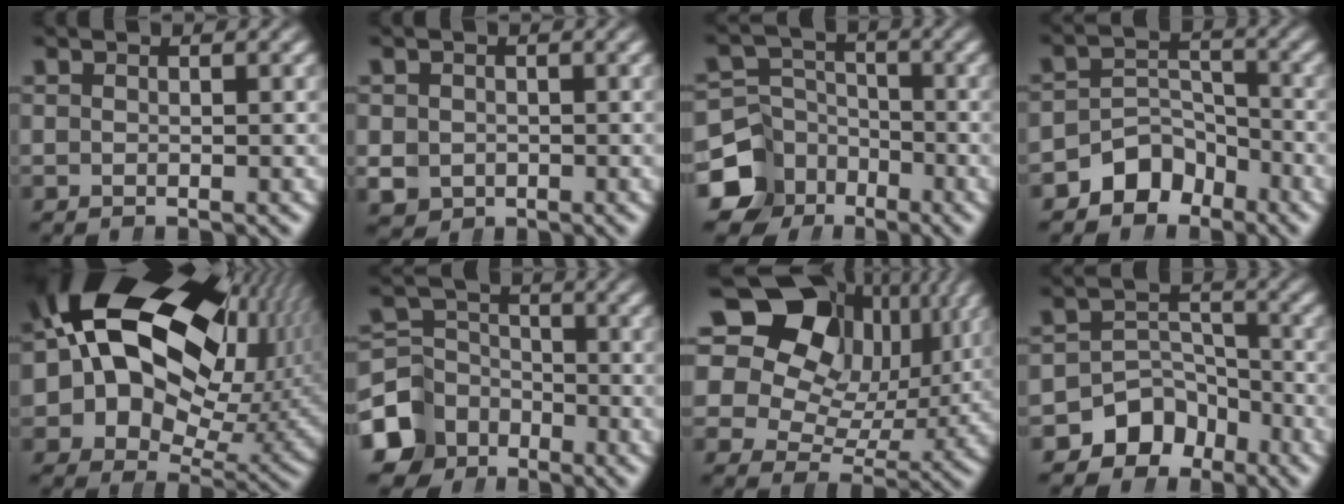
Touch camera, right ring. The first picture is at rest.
{"total": 3.7, "force": [-1.1, 3.3, 1.3], "torque": [-0.032, -0.027, -0.001]}
{"total": 9.4, "force": [-4.2, 7.8, 3.2], "torque": [-0.034, -0.038, -0.065]}
{"total": 5.5, "force": [-3.6, 3.8, 1.7], "torque": [-0.015, -0.015, -0.059]}
{"total": 25.6, "force": [3.5, 18.4, 17.5], "torque": [-0.307, -0.025, 0.054]}
{"total": 8.0, "force": [-3.4, 6.7, 2.7], "torque": [-0.033, -0.033, -0.051]}
{"total": 21.1, "force": [5.3, 15.4, 13.4], "torque": [-0.226, -0.004, 0.071]}
{"total": 7.5, "force": [-4.2, 5.8, 2.3], "torque": [-0.032, -0.021, -0.069]}